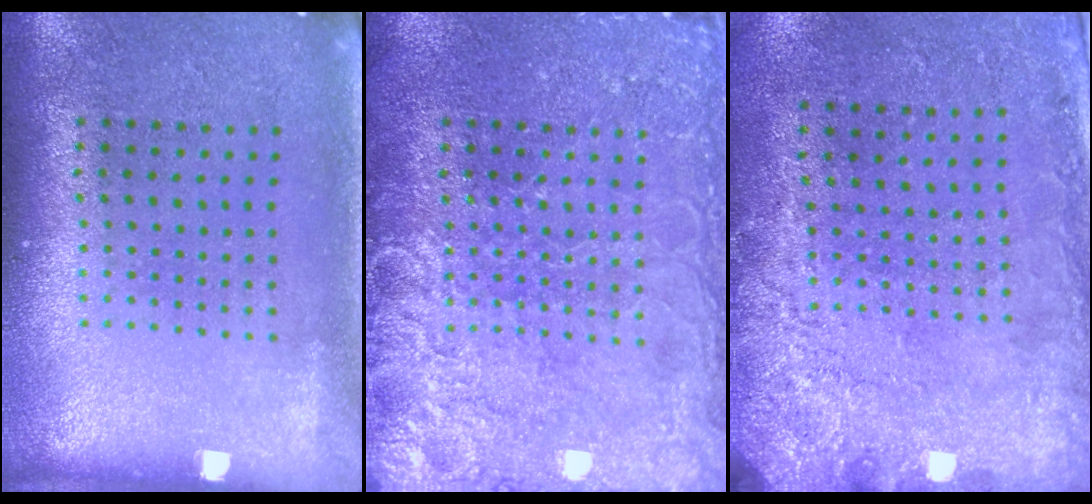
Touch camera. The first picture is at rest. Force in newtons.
{"total": 5.0, "press": 5.0, "slide": 0.6}
{"total": 2.7, "press": 2.0, "slide": 1.8}